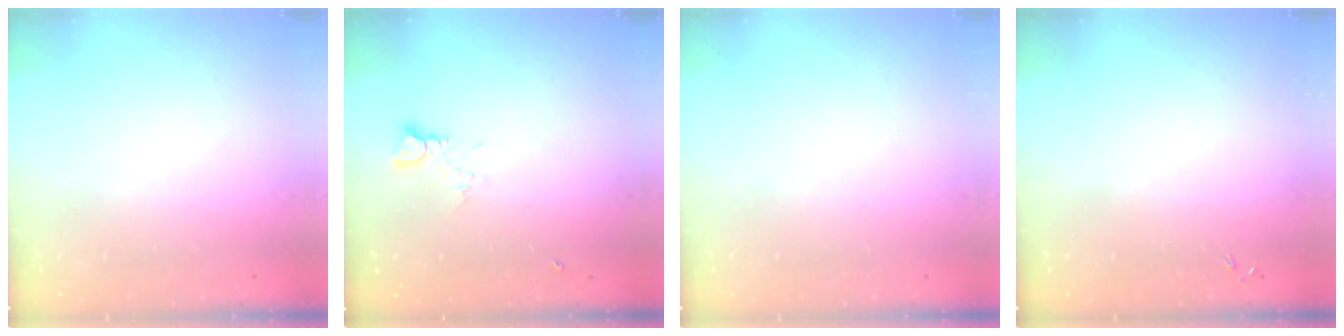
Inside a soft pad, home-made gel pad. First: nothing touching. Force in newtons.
{"total": 2.2, "press": 2.2, "slide": 0.1}
{"total": 0.0}
{"total": 0.0}